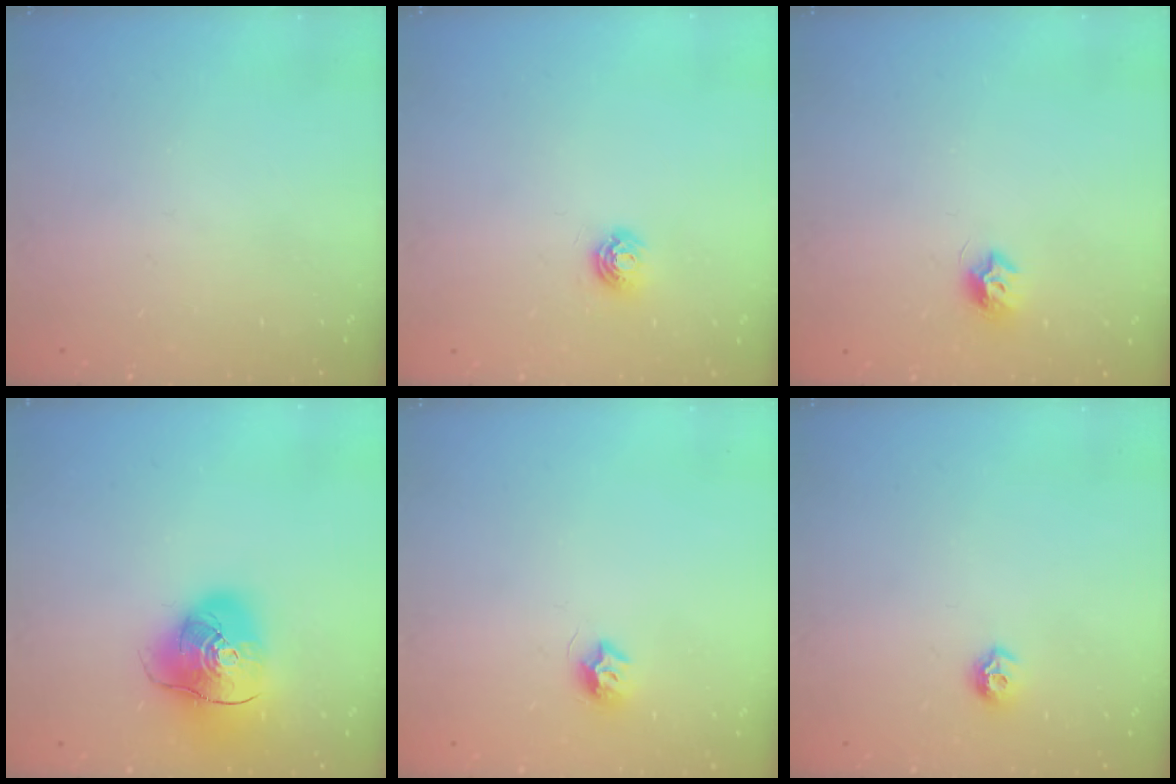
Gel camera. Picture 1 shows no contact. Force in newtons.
{"total": 5.0, "press": 5.0, "slide": 0.6}
{"total": 7.1, "press": 7.0, "slide": 0.3}
{"total": 14.0, "press": 13.8, "slide": 2.3}
{"total": 7.4, "press": 7.4, "slide": 0.4}
{"total": 7.2, "press": 7.2, "slide": 1.0}